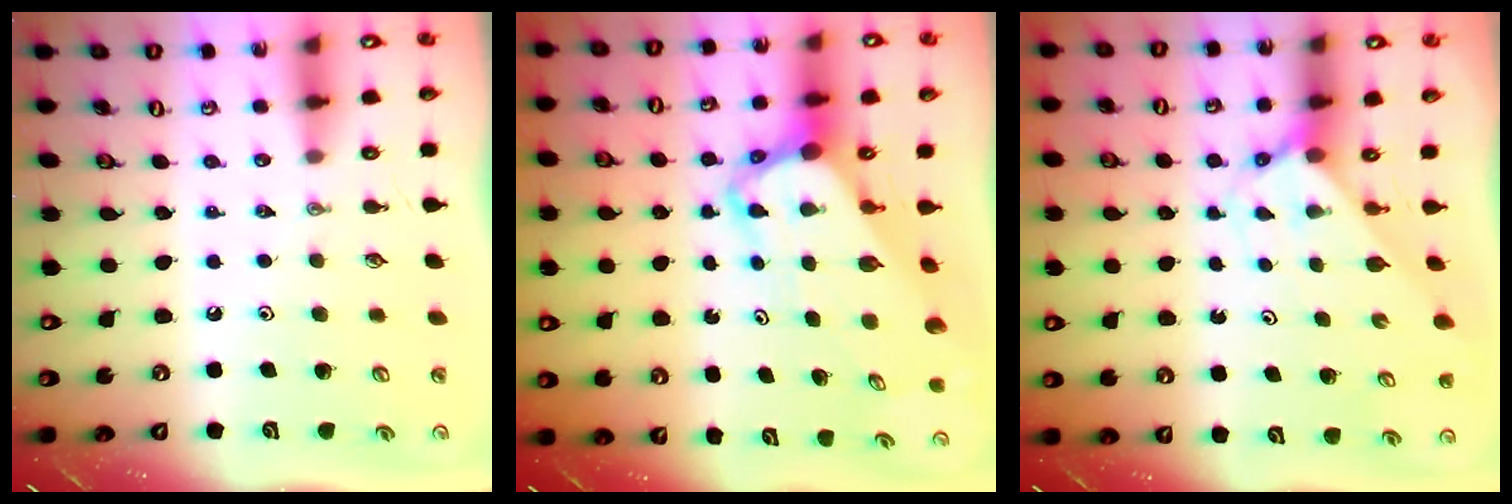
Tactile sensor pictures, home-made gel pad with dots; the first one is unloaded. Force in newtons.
{"total": 5.0, "press": 4.9, "slide": 0.4}
{"total": 2.7, "press": 2.7, "slide": 0.2}